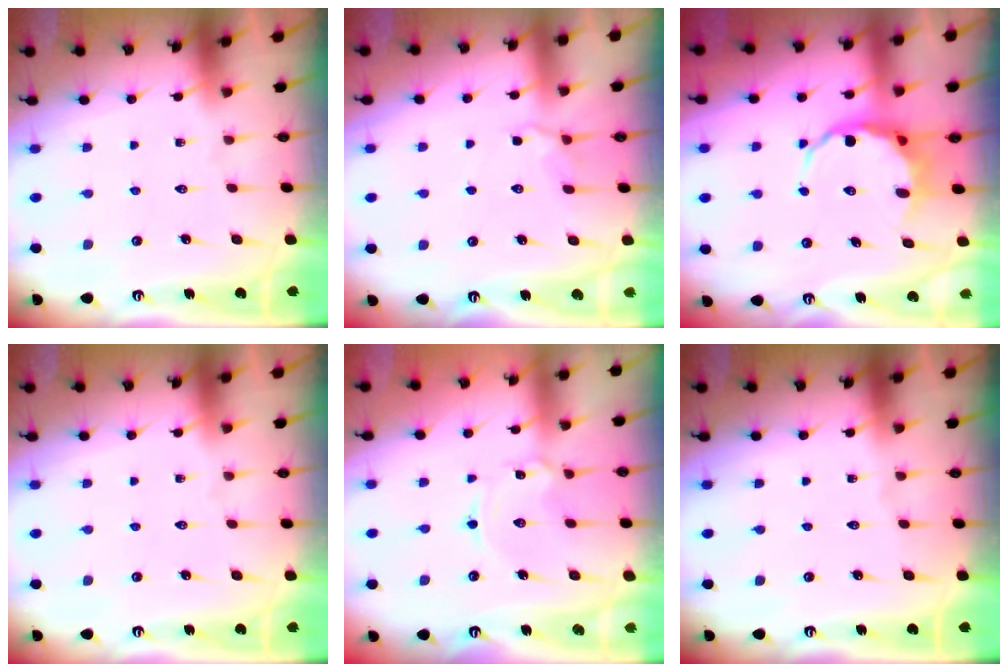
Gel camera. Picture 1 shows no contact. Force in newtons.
{"total": 3.9, "press": 3.7, "slide": 1.3}
{"total": 6.9, "press": 6.7, "slide": 1.8}
{"total": 0.0}
{"total": 1.8, "press": 1.8, "slide": 0.3}
{"total": 0.0}